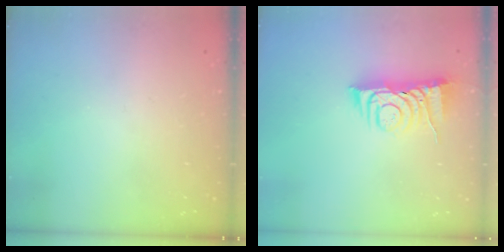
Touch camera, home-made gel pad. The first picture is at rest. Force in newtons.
{"total": 7.7, "press": 7.7, "slide": 0.7}